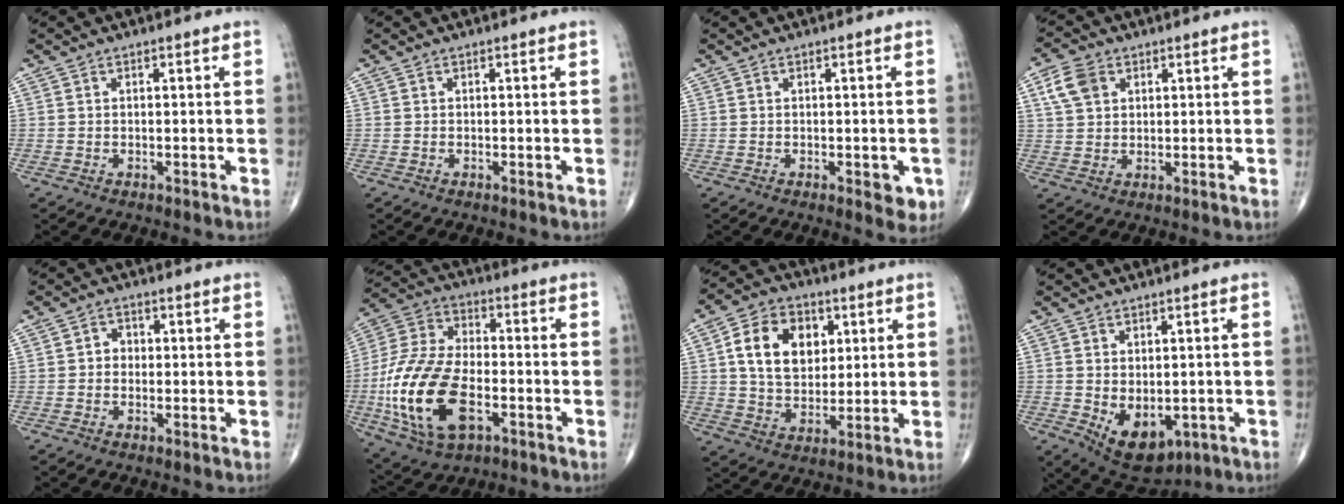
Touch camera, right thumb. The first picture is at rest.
{"total": 0.0}
{"total": 3.5, "force": [-1.1, 1.5, 3.0], "torque": [-0.013, -0.003, -0.010]}
{"total": 6.2, "force": [2.5, 4.5, 3.4], "torque": [-0.054, 0.003, 0.048]}
{"total": 2.5, "force": [0.0, 2.2, 1.1], "torque": [-0.002, 0.010, -0.007]}
{"total": 21.1, "force": [-5.7, 11.4, 16.8], "torque": [-0.343, 0.013, -0.100]}
{"total": 13.8, "force": [3.8, 9.9, 8.8], "torque": [-0.118, -0.004, 0.065]}
{"total": 9.1, "force": [-2.2, 5.5, 6.9], "torque": [-0.079, -0.008, -0.011]}